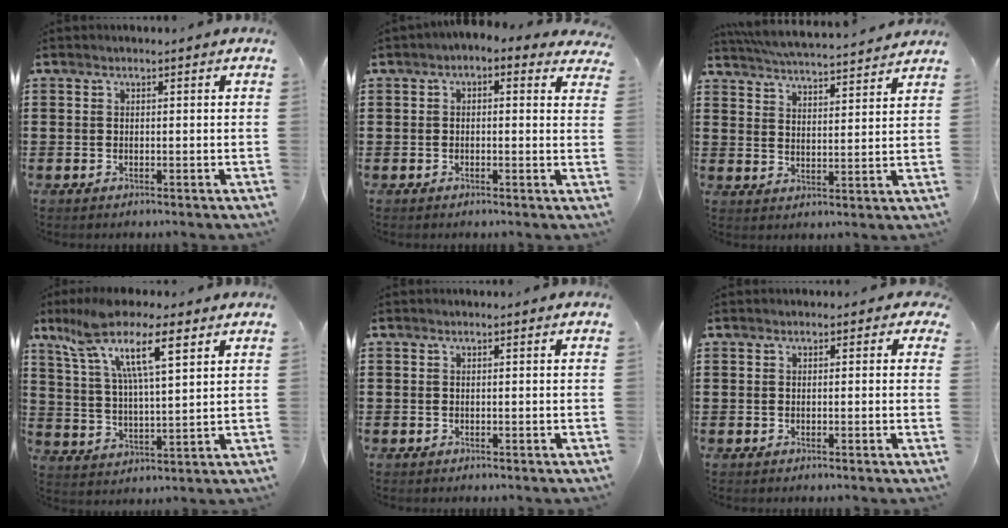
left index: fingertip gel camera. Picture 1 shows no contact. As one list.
[{"total": 1.3, "force": [-0.1, 0.7, 1.1], "torque": [-0.024, 0.007, -0.005]}, {"total": 5.0, "force": [4.9, -0.3, 0.7], "torque": [-0.035, -0.034, 0.085]}, {"total": 12.0, "force": [7.3, 3.0, 9.0], "torque": [-0.193, -0.013, 0.128]}, {"total": 0.0}, {"total": 0.7, "force": [0.0, 0.5, 0.5], "torque": [-0.011, 0.004, -0.002]}]